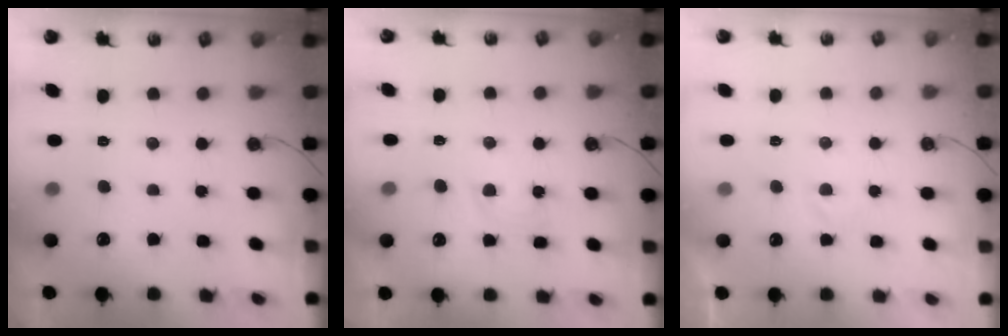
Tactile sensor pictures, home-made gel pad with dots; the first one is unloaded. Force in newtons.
{"total": 5.5, "press": 5.4, "slide": 0.8}
{"total": 1.4, "press": 1.4, "slide": 0.3}